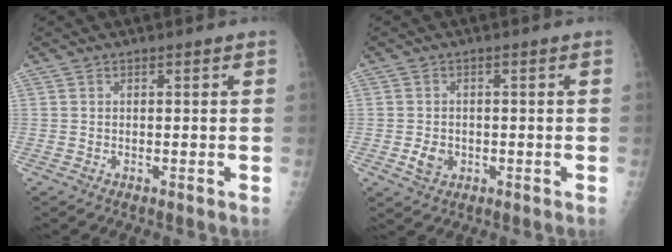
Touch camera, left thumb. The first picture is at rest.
{"total": 3.5, "force": [-0.8, 2.8, 1.9], "torque": [-0.026, 0.002, -0.010]}